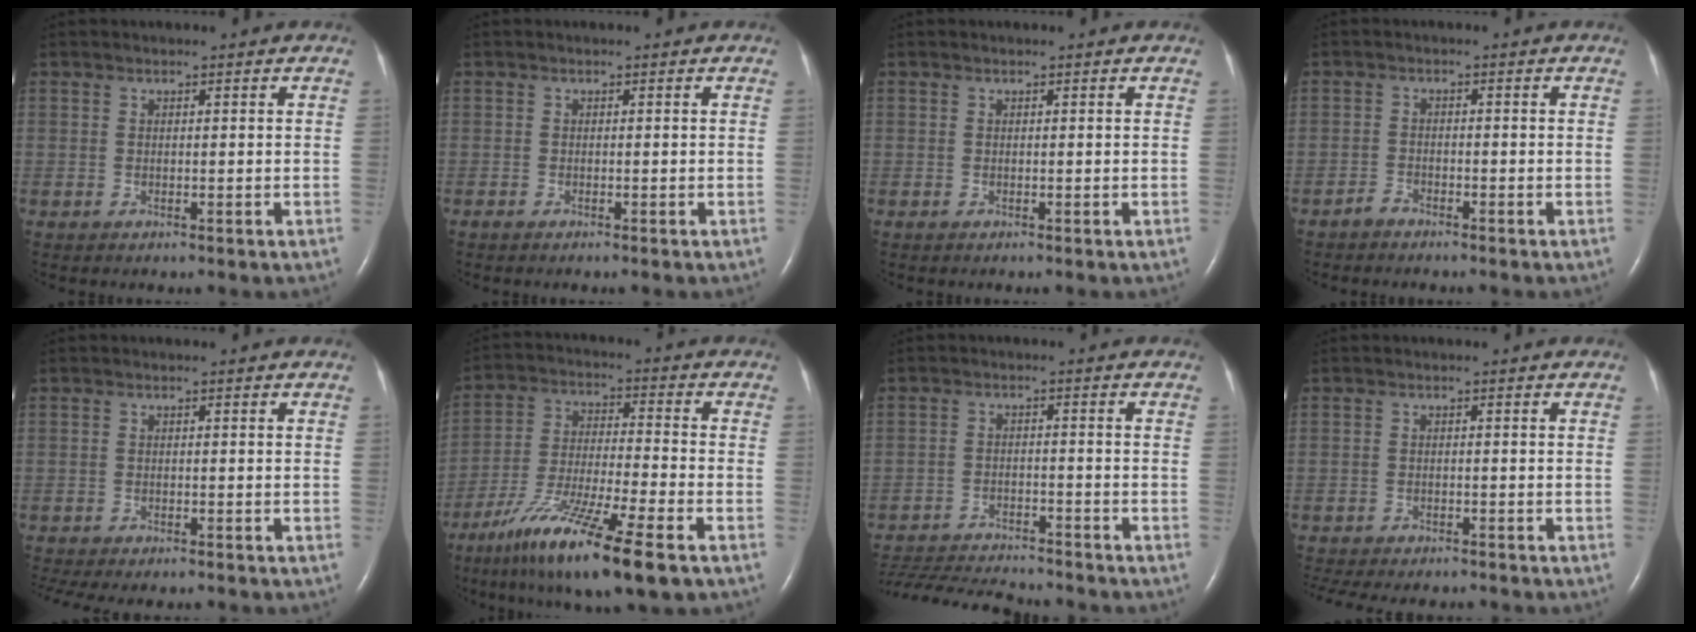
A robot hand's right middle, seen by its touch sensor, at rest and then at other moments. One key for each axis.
{"total": 0.7, "fx": -0.6, "fy": 0.0, "fz": 0.4, "tx": -0.011, "ty": -0.001, "tz": -0.010}
{"total": 0.0}
{"total": 1.4, "fx": -1.4, "fy": 0.3, "fz": 0.2, "tx": -0.009, "ty": -0.001, "tz": -0.025}
{"total": 8.6, "fx": -7.5, "fy": 1.8, "fz": 3.8, "tx": -0.061, "ty": -0.005, "tz": -0.107}
{"total": 16.8, "fx": -10.2, "fy": 1.1, "fz": 13.3, "tx": -0.249, "ty": -0.046, "tz": -0.180}
{"total": 14.6, "fx": -13.6, "fy": 1.3, "fz": 5.1, "tx": -0.102, "ty": -0.018, "tz": -0.209}
{"total": 12.0, "fx": -10.5, "fy": 3.1, "fz": 4.9, "tx": -0.094, "ty": -0.009, "tz": -0.141}